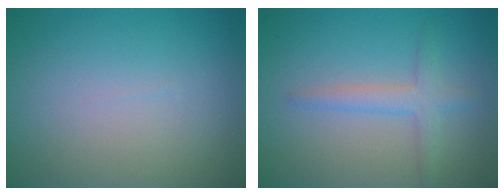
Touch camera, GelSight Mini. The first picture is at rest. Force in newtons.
{"total": 2.4, "press": 2.4, "slide": 0.1}